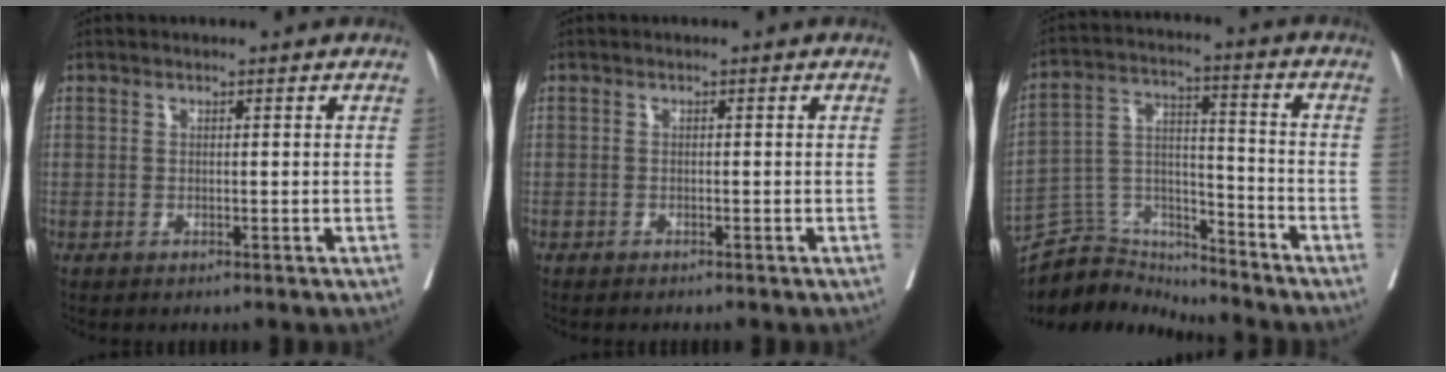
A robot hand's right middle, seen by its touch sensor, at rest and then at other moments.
{"total": 1.4, "force": [-1.2, 0.2, 0.5], "torque": [-0.012, -0.003, -0.017]}
{"total": 10.9, "force": [-10.7, 2.0, -0.4], "torque": [0.007, 0.046, -0.198]}